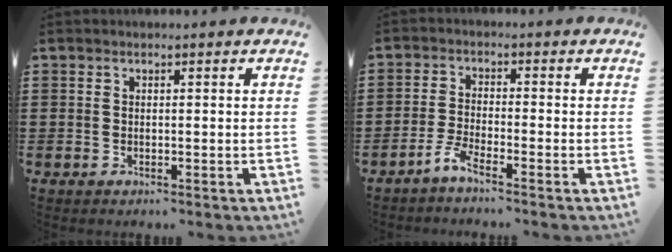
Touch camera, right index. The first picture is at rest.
{"total": 2.8, "force": [-2.4, 0.2, 1.5], "torque": [-0.042, 0.000, -0.051]}